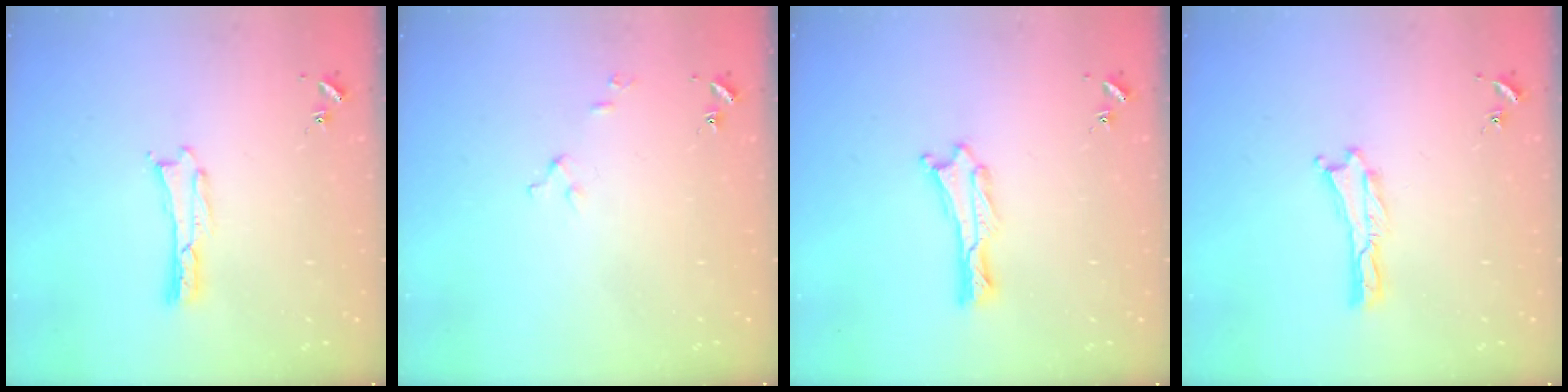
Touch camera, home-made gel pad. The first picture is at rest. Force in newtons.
{"total": 2.6, "press": 2.6, "slide": 0.3}
{"total": 0.8, "press": 0.7, "slide": 0.2}
{"total": 0.0}